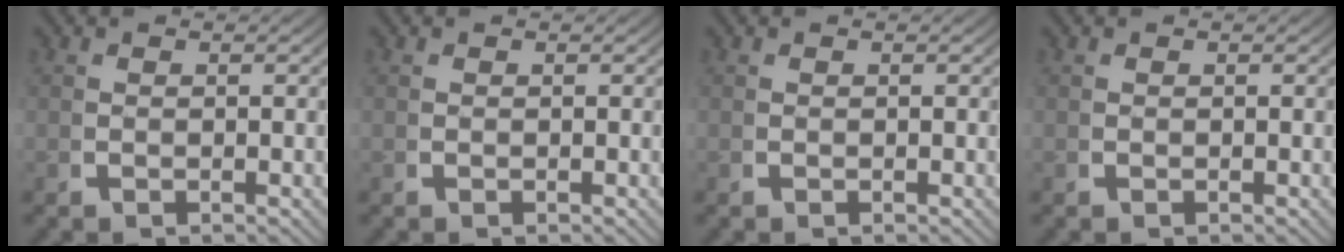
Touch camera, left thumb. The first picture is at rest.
{"total": 0.0}
{"total": 0.0}
{"total": 0.0}